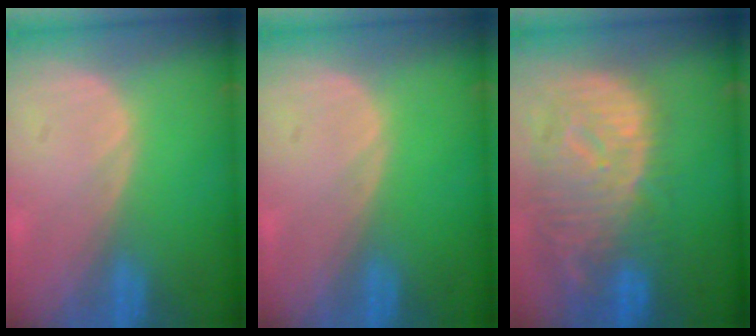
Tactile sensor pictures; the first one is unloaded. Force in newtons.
{"total": 0.0}
{"total": 12.5, "press": 10.9, "slide": 6.2}